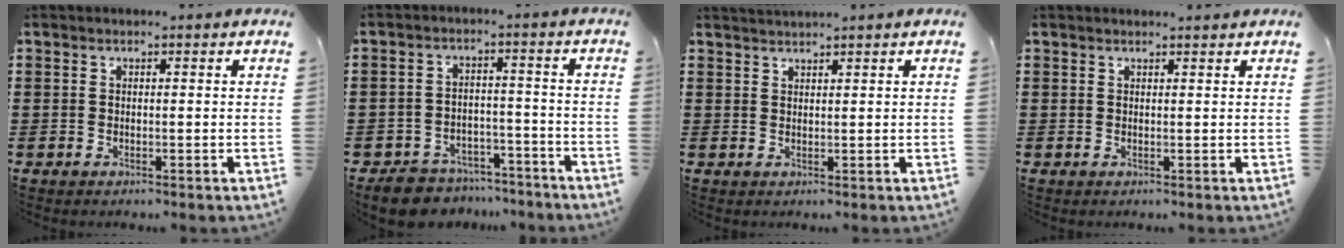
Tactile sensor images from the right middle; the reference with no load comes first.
{"total": 5.9, "force": [-5.7, 1.3, 0.5], "torque": [-0.020, 0.013, -0.115]}
{"total": 1.5, "force": [1.5, -0.1, -0.1], "torque": [-0.001, 0.002, 0.028]}
{"total": 0.7, "force": [0.7, 0.0, 0.2], "torque": [0.003, -0.005, 0.012]}